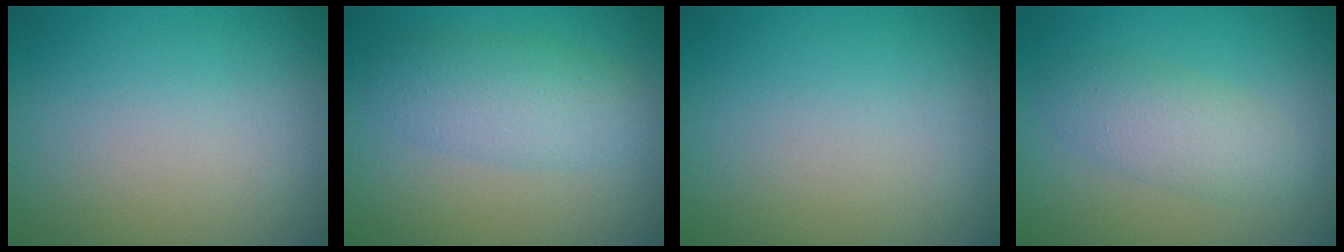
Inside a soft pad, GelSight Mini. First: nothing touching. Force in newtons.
{"total": 3.7, "press": 3.7, "slide": 0.1}
{"total": 0.0}
{"total": 3.0, "press": 3.0, "slide": 0.1}